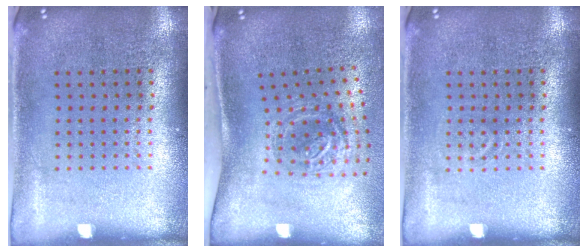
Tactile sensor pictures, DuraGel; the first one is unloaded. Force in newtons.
{"total": 1.9, "press": 1.2, "slide": 1.5}
{"total": 0.7, "press": 0.7, "slide": 0.2}